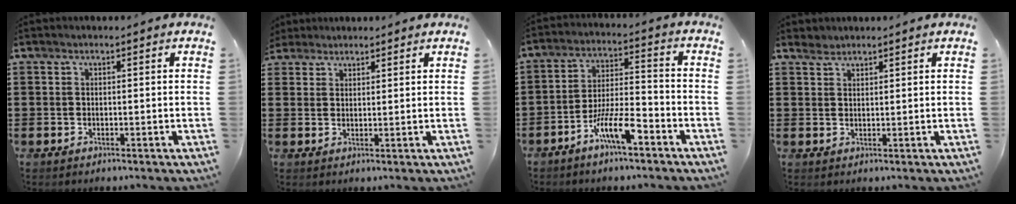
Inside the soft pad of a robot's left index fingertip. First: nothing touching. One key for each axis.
{"total": 2.4, "fx": 2.2, "fy": 0.9, "fz": 0.1, "tx": -0.010, "ty": 0.005, "tz": 0.044}
{"total": 8.7, "fx": -5.5, "fy": 1.9, "fz": 6.5, "tx": -0.136, "ty": 0.003, "tz": -0.107}
{"total": 1.6, "fx": 1.5, "fy": 0.6, "fz": 0.2, "tx": -0.007, "ty": 0.001, "tz": 0.030}